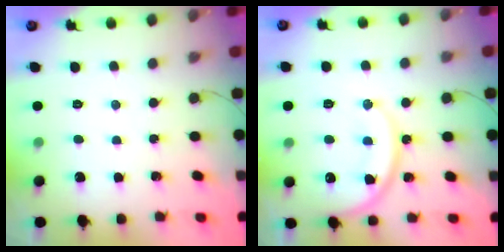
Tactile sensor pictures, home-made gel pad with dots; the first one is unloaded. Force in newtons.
{"total": 13.5, "press": 13.5, "slide": 1.2}